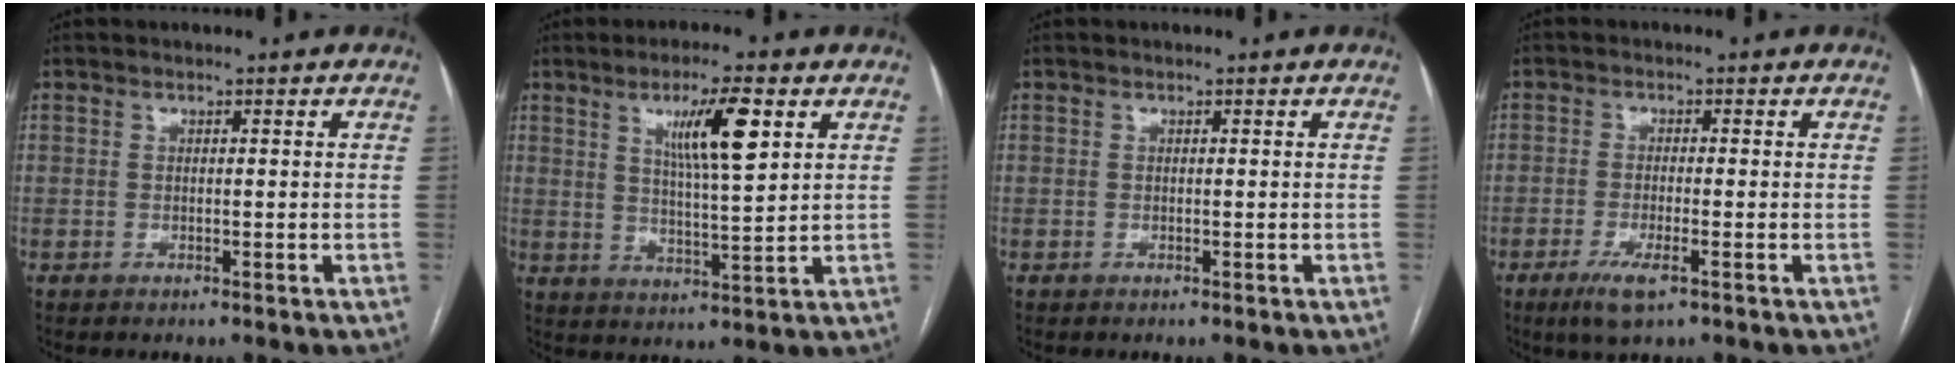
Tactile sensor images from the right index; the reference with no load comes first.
{"total": 9.2, "force": [4.0, 0.8, 8.3], "torque": [-0.143, -0.001, 0.068]}
{"total": 0.0}
{"total": 4.5, "force": [-2.5, 0.6, 3.7], "torque": [-0.075, -0.012, -0.045]}